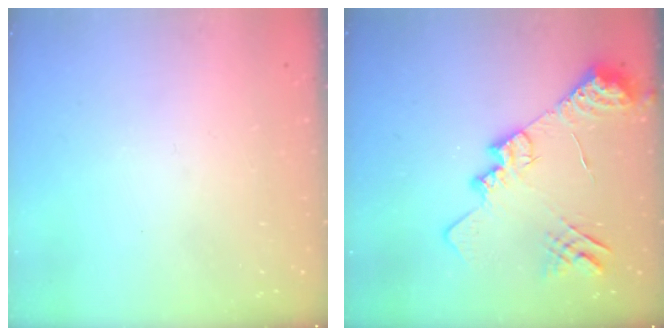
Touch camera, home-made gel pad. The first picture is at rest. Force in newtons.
{"total": 18.1, "press": 18.1, "slide": 1.6}